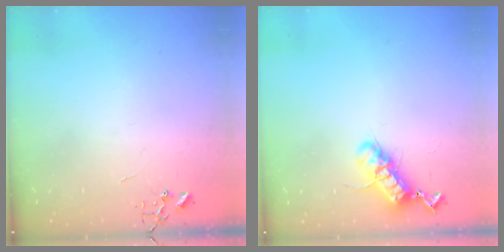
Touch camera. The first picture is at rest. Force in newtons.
{"total": 12.5, "press": 12.5, "slide": 0.9}